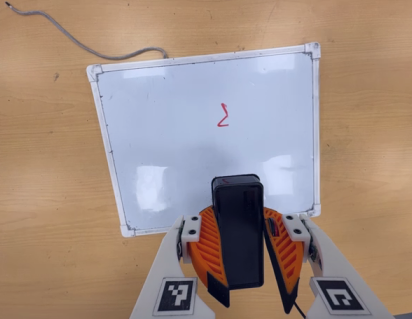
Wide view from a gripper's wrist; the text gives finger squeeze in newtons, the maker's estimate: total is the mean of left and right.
{"total": 10.4, "left": 10.5, "right": 10.3}